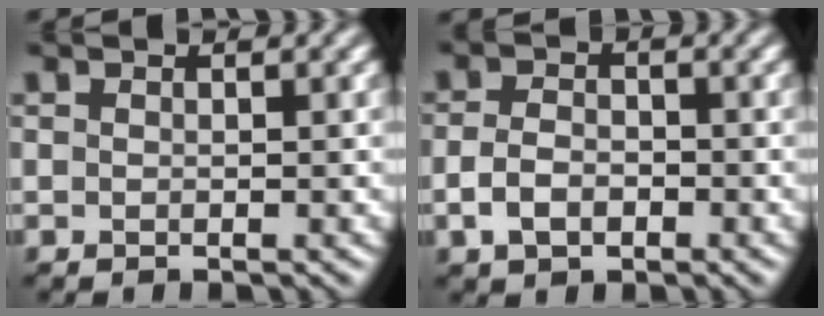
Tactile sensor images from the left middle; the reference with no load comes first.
{"total": 2.9, "force": [-0.9, 1.9, 1.9], "torque": [-0.036, -0.002, -0.020]}